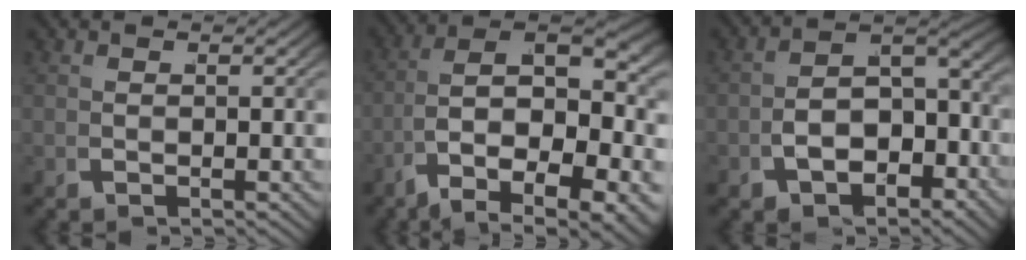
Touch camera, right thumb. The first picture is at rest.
{"total": 14.7, "force": [-1.5, 9.1, 11.5], "torque": [-0.228, -0.056, 0.001]}
{"total": 6.5, "force": [-1.8, 4.4, 4.5], "torque": [-0.080, -0.016, -0.022]}